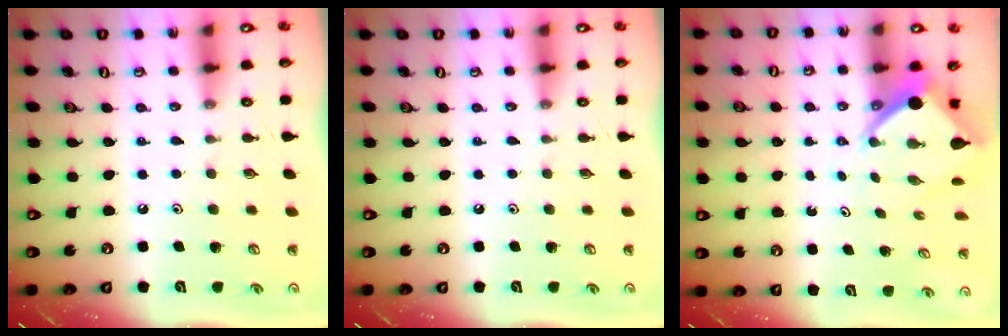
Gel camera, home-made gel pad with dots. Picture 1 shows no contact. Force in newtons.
{"total": 0.0}
{"total": 6.7, "press": 6.7, "slide": 0.5}